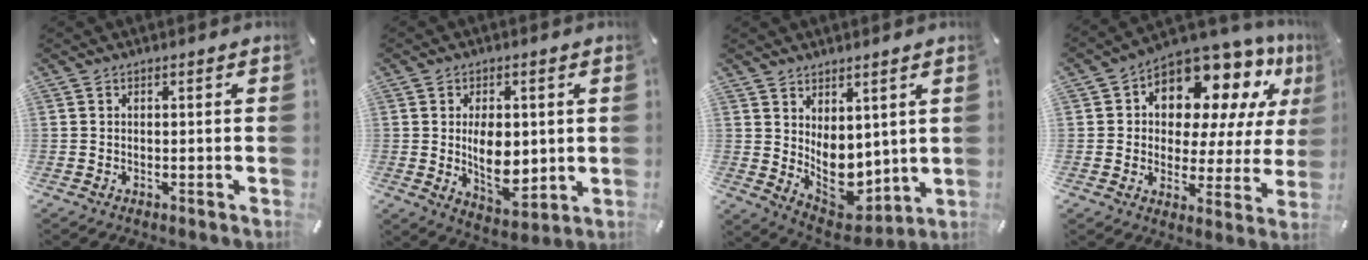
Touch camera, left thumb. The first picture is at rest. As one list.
[{"total": 10.3, "force": [0.6, 6.6, 7.8], "torque": [-0.122, -0.012, 0.006]}, {"total": 9.9, "force": [1.1, 8.1, 5.5], "torque": [-0.069, -0.039, 0.032]}, {"total": 14.2, "force": [9.7, 8.2, 6.4], "torque": [-0.104, -0.084, 0.169]}]